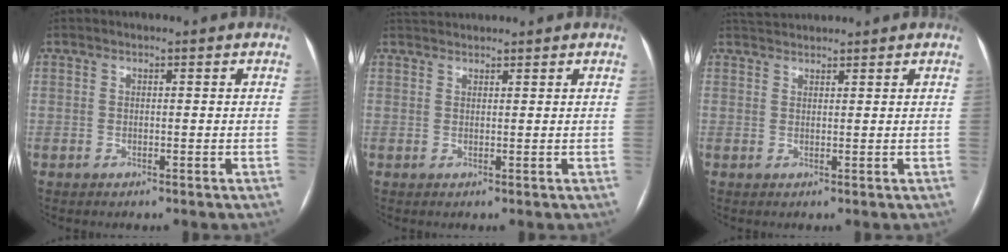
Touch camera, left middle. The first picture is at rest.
{"total": 2.7, "force": [2.7, 0.2, 0.3], "torque": [-0.007, 0.029, 0.051]}
{"total": 3.0, "force": [3.0, 0.2, 0.3], "torque": [-0.008, 0.027, 0.057]}